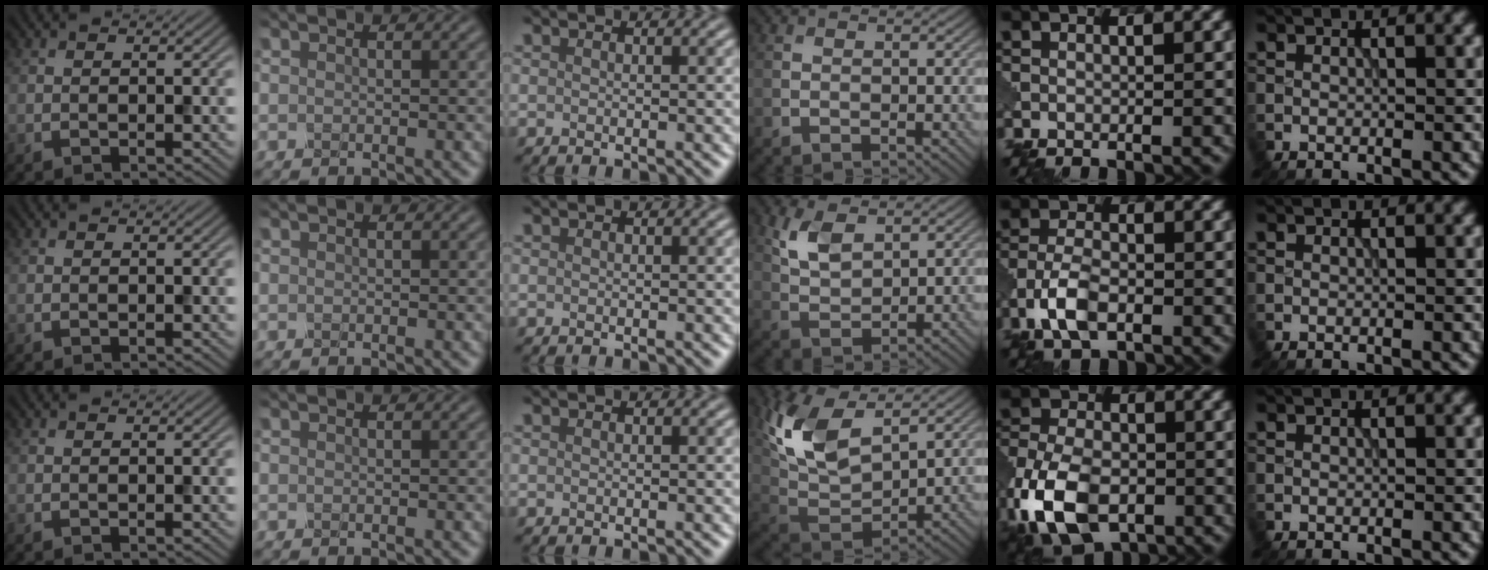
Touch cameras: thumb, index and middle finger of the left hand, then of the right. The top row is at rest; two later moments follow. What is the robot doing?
{"motion": "squeeze", "object": "clothespin"}